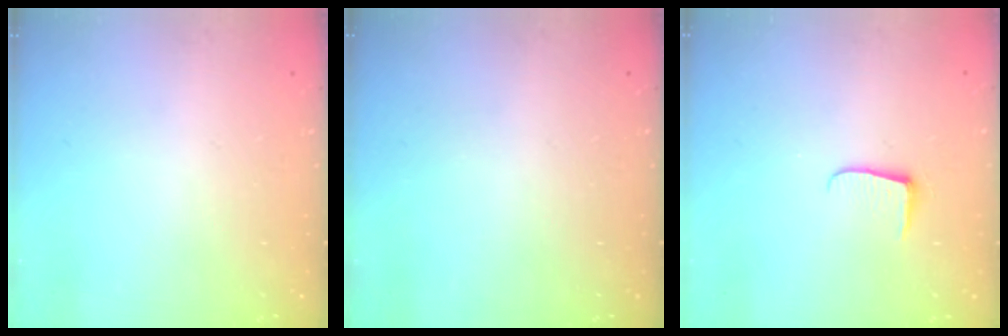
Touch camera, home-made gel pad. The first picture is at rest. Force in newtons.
{"total": 0.0}
{"total": 4.9, "press": 4.8, "slide": 0.6}